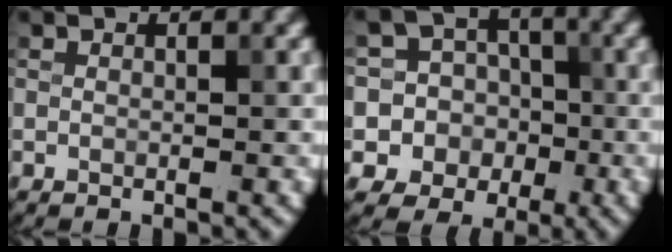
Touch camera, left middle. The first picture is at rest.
{"total": 12.6, "force": [-1.6, 12.1, 3.2], "torque": [-0.094, 0.027, -0.049]}